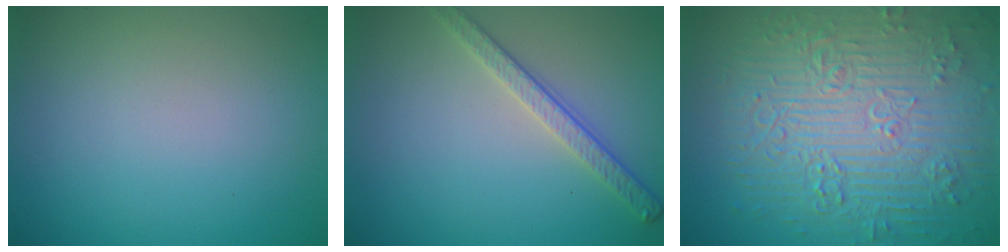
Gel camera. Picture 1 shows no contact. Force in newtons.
{"total": 2.8, "press": 2.6, "slide": 1.0}
{"total": 11.4, "press": 7.6, "slide": 8.5}